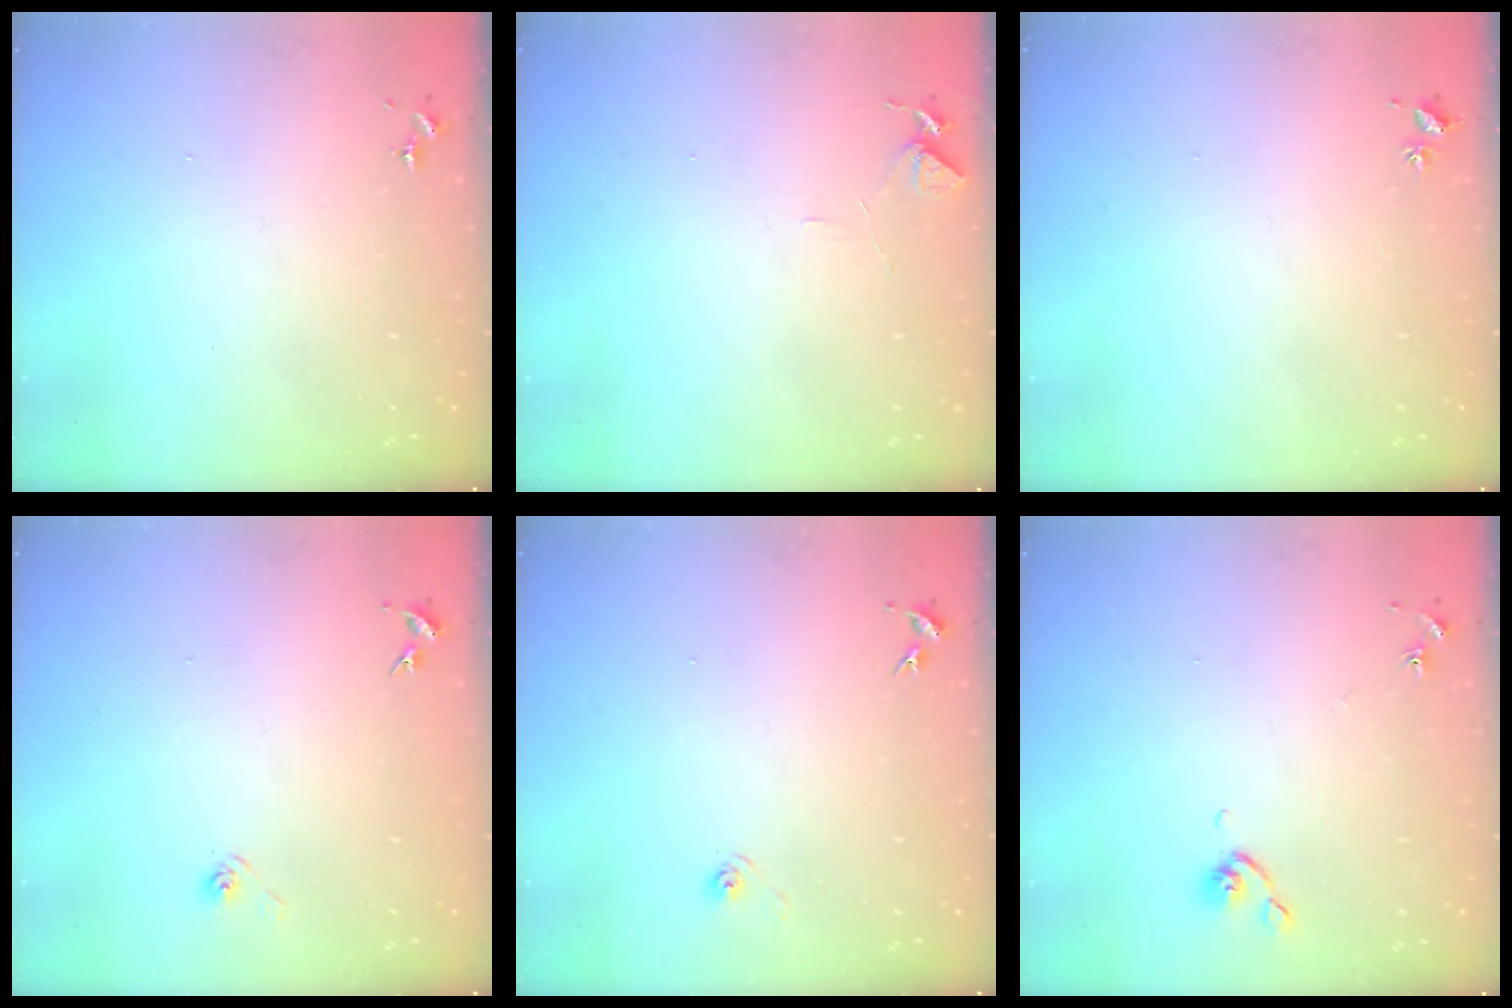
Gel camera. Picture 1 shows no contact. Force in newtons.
{"total": 6.0, "press": 5.9, "slide": 0.6}
{"total": 2.0, "press": 2.0, "slide": 0.3}
{"total": 2.9, "press": 2.6, "slide": 1.4}
{"total": 3.2, "press": 2.7, "slide": 1.7}
{"total": 5.9, "press": 5.8, "slide": 0.8}